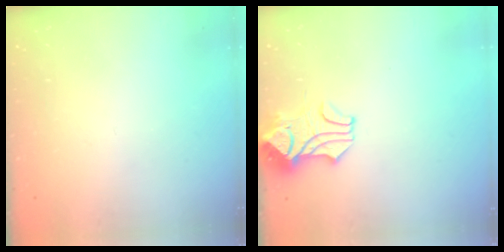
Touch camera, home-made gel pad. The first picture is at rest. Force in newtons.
{"total": 2.0, "press": 1.7, "slide": 0.9}